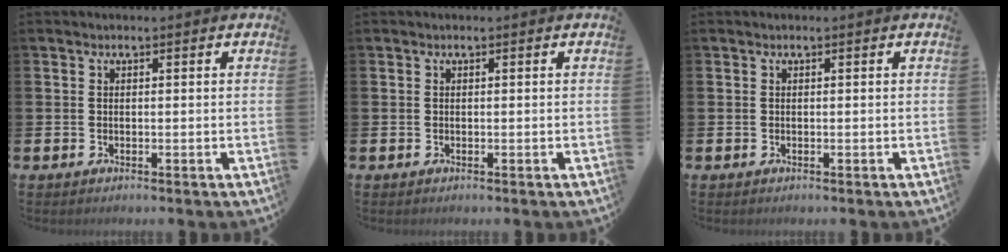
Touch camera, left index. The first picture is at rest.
{"total": 0.0}
{"total": 0.0}